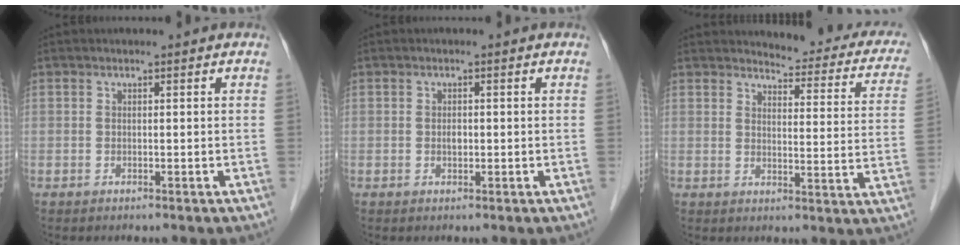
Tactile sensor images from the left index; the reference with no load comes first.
{"total": 1.0, "force": [-0.1, 0.6, 0.8], "torque": [-0.015, 0.001, -0.001]}
{"total": 15.0, "force": [13.8, 3.5, 4.6], "torque": [-0.023, -0.047, 0.128]}